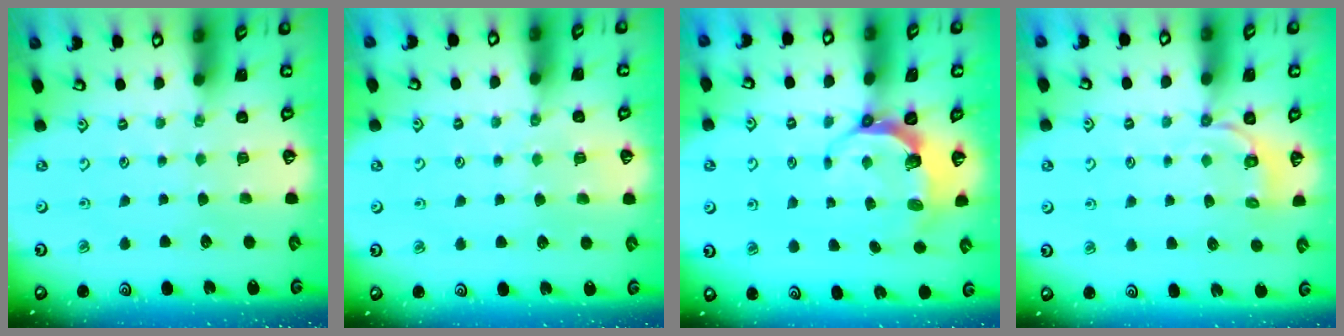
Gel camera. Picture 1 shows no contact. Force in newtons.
{"total": 4.1, "press": 4.1, "slide": 0.4}
{"total": 7.4, "press": 6.2, "slide": 4.1}
{"total": 3.7, "press": 2.7, "slide": 2.5}